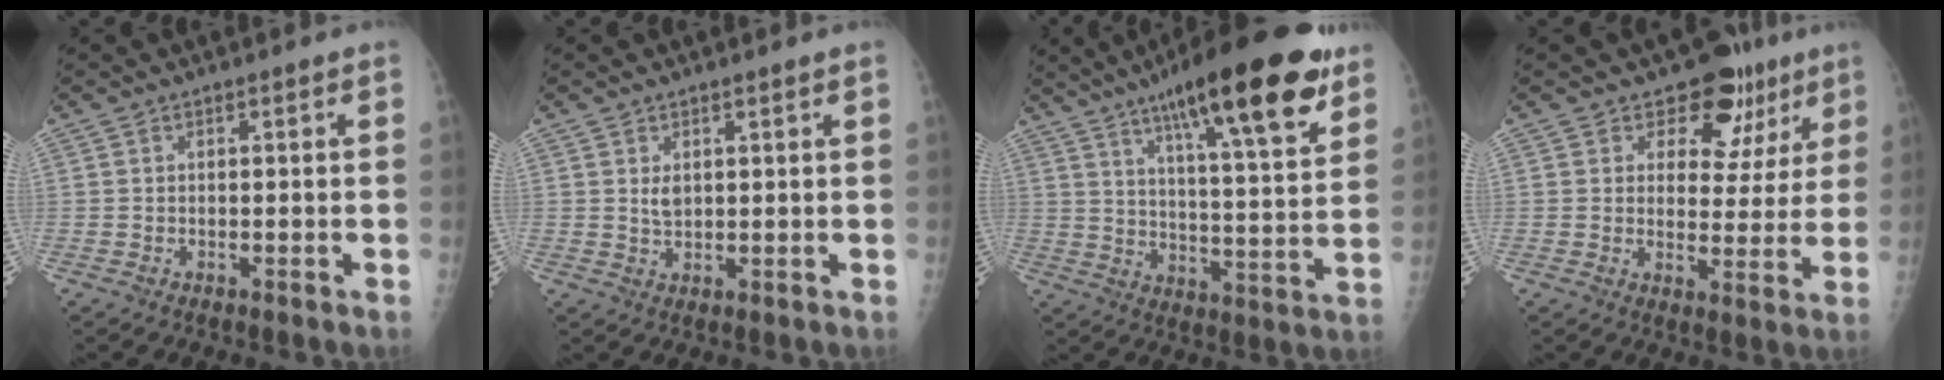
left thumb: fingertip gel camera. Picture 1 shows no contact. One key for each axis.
{"total": 2.2, "fx": 0.9, "fy": 1.2, "fz": 1.6, "tx": -0.024, "ty": -0.009, "tz": 0.020}
{"total": 23.7, "fx": 14.3, "fy": 5.0, "fz": 18.2, "tx": -0.260, "ty": -0.042, "tz": 0.217}
{"total": 10.3, "fx": 6.5, "fy": 7.0, "fz": 3.9, "tx": 0.001, "ty": -0.025, "tz": 0.081}